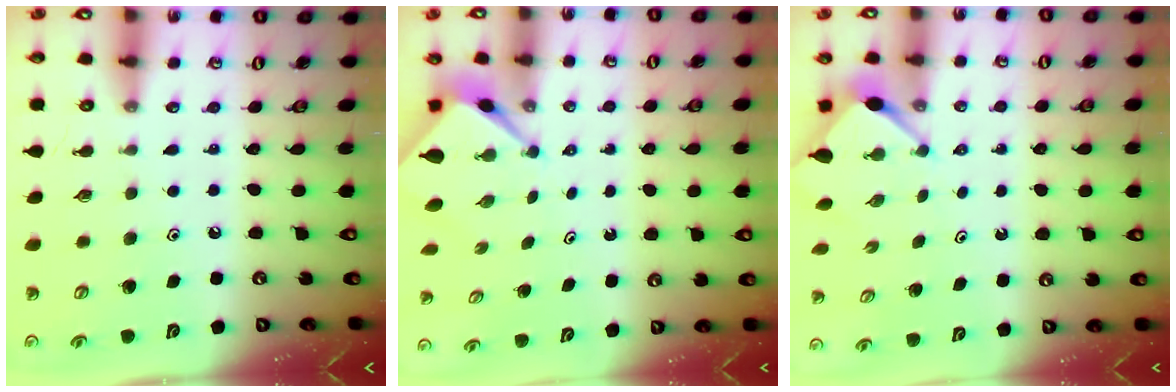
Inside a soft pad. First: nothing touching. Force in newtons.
{"total": 2.5, "press": 2.5, "slide": 0.2}
{"total": 3.5, "press": 3.5, "slide": 0.3}